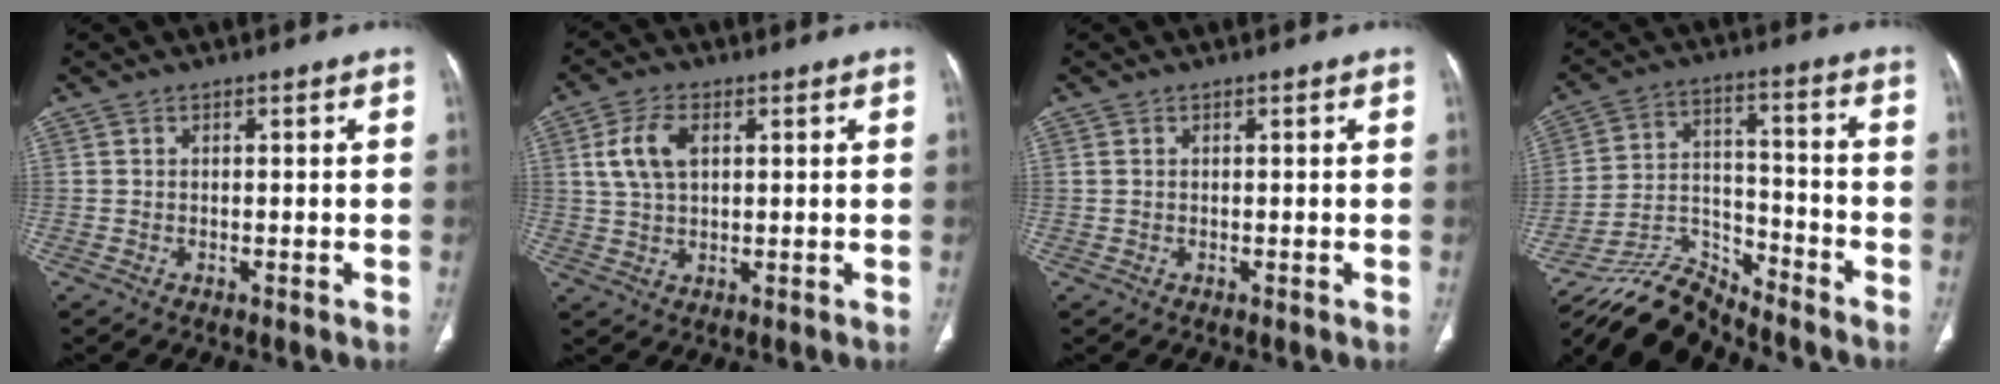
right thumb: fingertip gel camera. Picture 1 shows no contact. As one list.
[{"total": 7.0, "force": [2.0, 4.1, 5.3], "torque": [-0.111, 0.002, 0.041]}, {"total": 0.6, "force": [0.2, 0.4, 0.4], "torque": [-0.013, 0.005, 0.006]}, {"total": 10.4, "force": [-10.3, 1.2, -0.1], "torque": [-0.003, 0.086, -0.197]}]